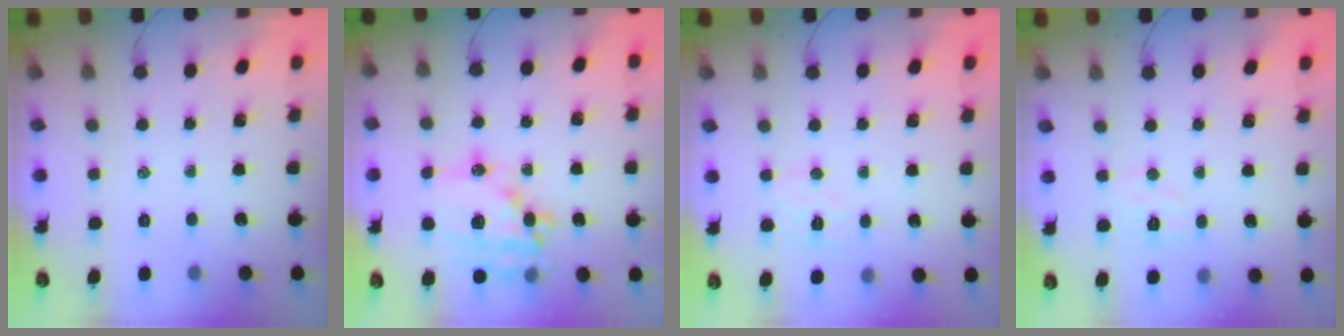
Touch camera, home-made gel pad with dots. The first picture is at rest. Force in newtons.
{"total": 17.9, "press": 17.6, "slide": 3.4}
{"total": 5.5, "press": 5.4, "slide": 1.1}
{"total": 4.5, "press": 4.4, "slide": 1.0}